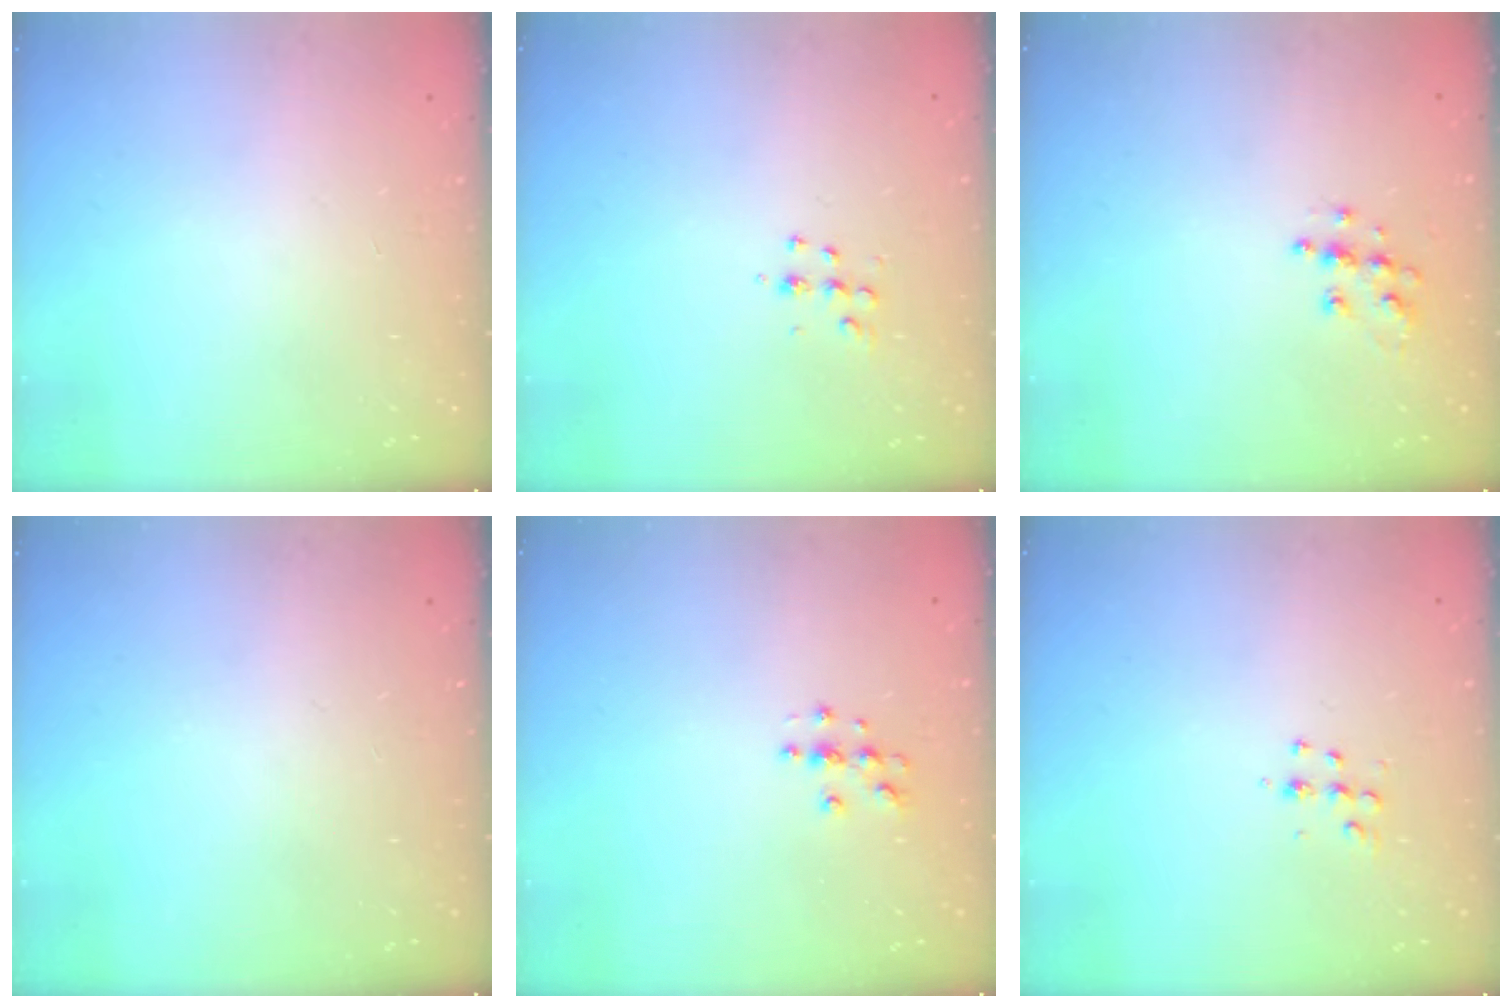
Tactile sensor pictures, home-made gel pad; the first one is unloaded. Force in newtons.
{"total": 5.5, "press": 5.5, "slide": 0.4}
{"total": 7.7, "press": 7.7, "slide": 0.3}
{"total": 0.0}
{"total": 3.7, "press": 3.7, "slide": 0.5}
{"total": 5.5, "press": 5.5, "slide": 0.4}